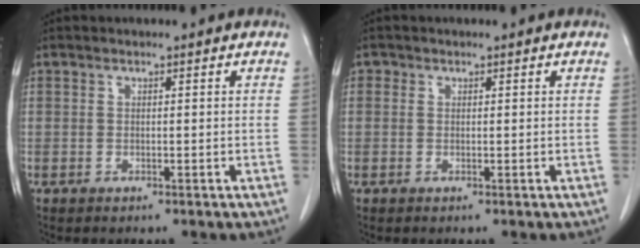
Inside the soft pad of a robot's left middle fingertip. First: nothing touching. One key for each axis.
{"total": 0.5, "fx": 0.2, "fy": 0.5, "fz": 0.1, "tx": 0.003, "ty": 0.001, "tz": 0.003}